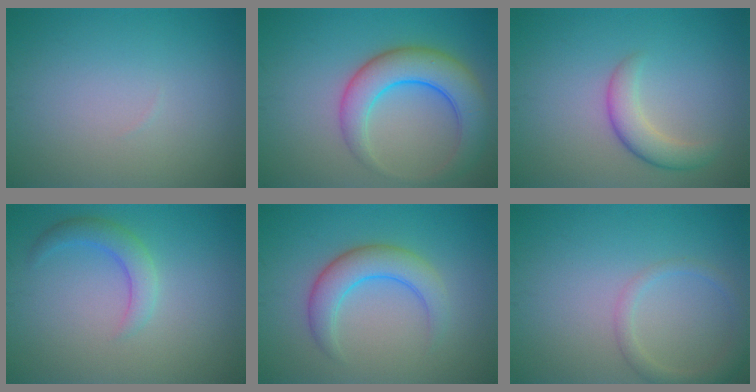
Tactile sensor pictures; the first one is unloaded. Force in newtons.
{"total": 6.5, "press": 6.5, "slide": 0.5}
{"total": 3.0, "press": 3.0, "slide": 0.1}
{"total": 2.6, "press": 2.6, "slide": 0.1}
{"total": 4.3, "press": 4.3, "slide": 0.2}
{"total": 2.1, "press": 2.1, "slide": 0.1}